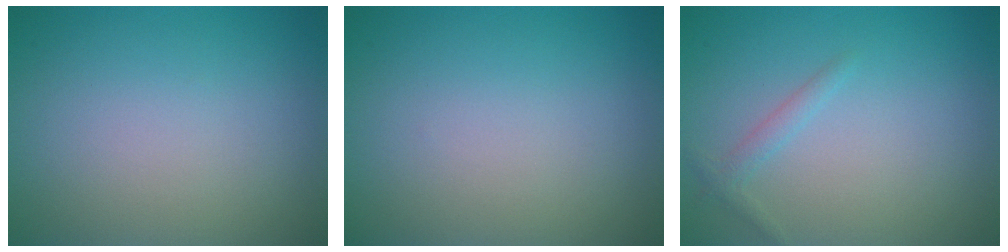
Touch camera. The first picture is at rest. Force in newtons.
{"total": 0.0}
{"total": 1.1, "press": 1.1, "slide": 0.0}